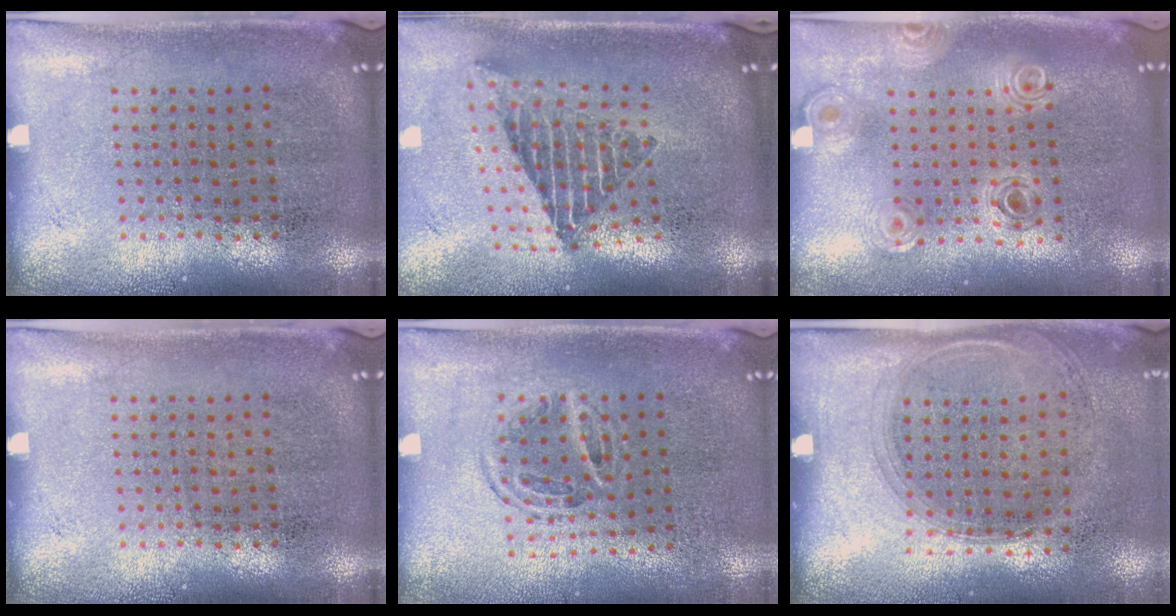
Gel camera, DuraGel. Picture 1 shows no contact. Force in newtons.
{"total": 2.3, "press": 1.6, "slide": 1.7}
{"total": 0.8, "press": 0.8, "slide": 0.1}
{"total": 0.0}
{"total": 1.0, "press": 1.0, "slide": 0.4}
{"total": 1.4, "press": 1.2, "slide": 0.6}